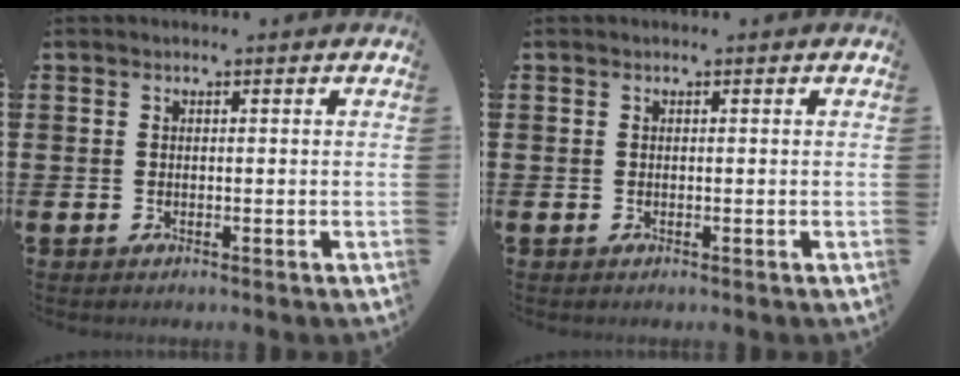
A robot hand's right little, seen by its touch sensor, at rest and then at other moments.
{"total": 0.0}